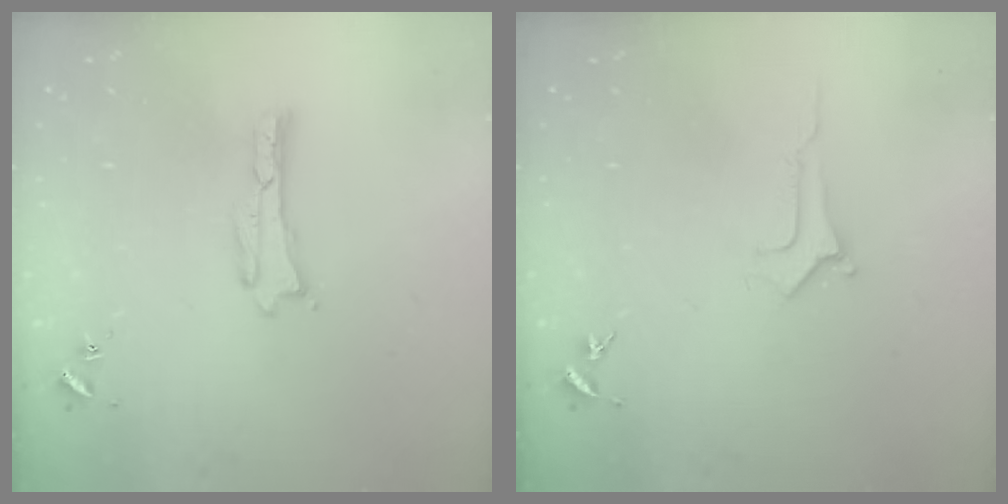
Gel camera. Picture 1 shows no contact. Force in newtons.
{"total": 0.0}